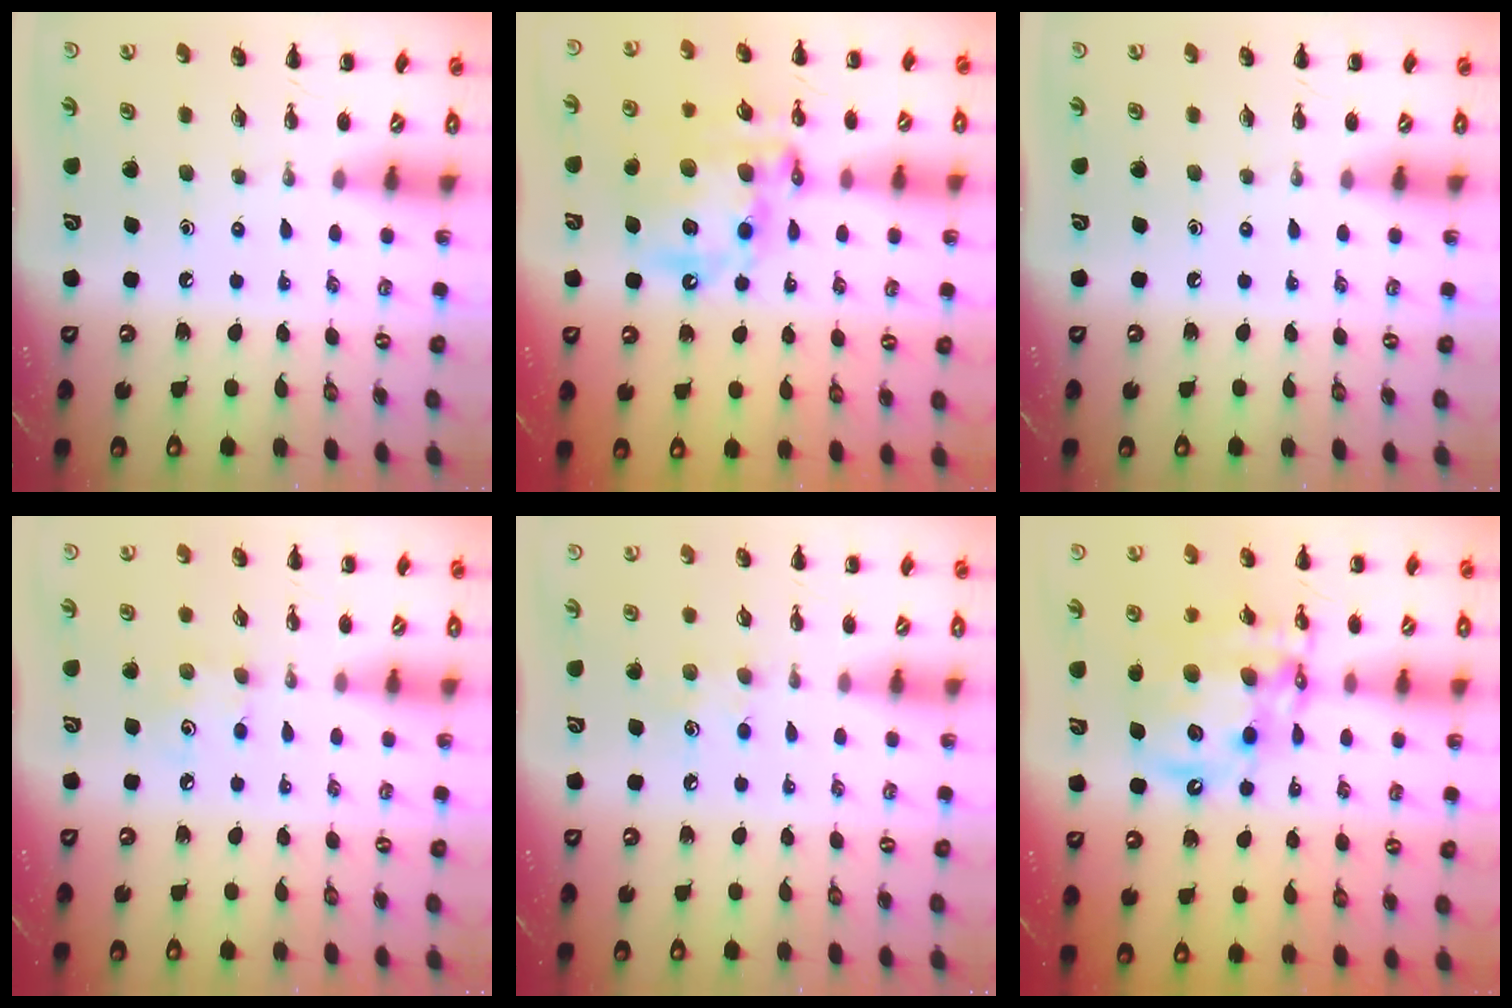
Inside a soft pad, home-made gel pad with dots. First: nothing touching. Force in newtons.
{"total": 17.5, "press": 17.1, "slide": 3.7}
{"total": 0.0}
{"total": 4.8, "press": 4.7, "slide": 1.1}
{"total": 6.7, "press": 6.5, "slide": 1.7}
{"total": 16.0, "press": 15.5, "slide": 4.0}